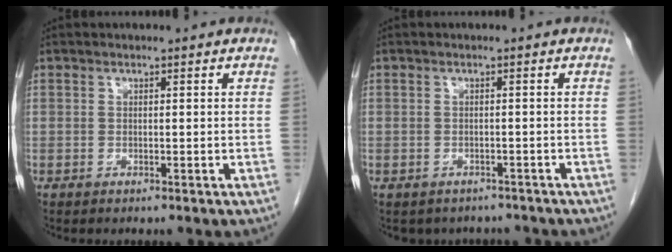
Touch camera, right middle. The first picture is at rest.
{"total": 5.4, "force": [-4.7, 2.6, 0.5], "torque": [-0.004, 0.006, -0.052]}